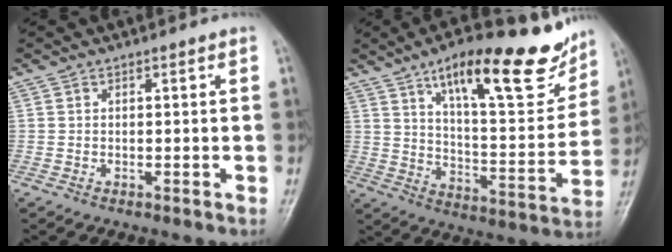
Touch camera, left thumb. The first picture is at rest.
{"total": 23.1, "force": [14.4, 7.3, 16.5], "torque": [-0.196, -0.057, 0.223]}